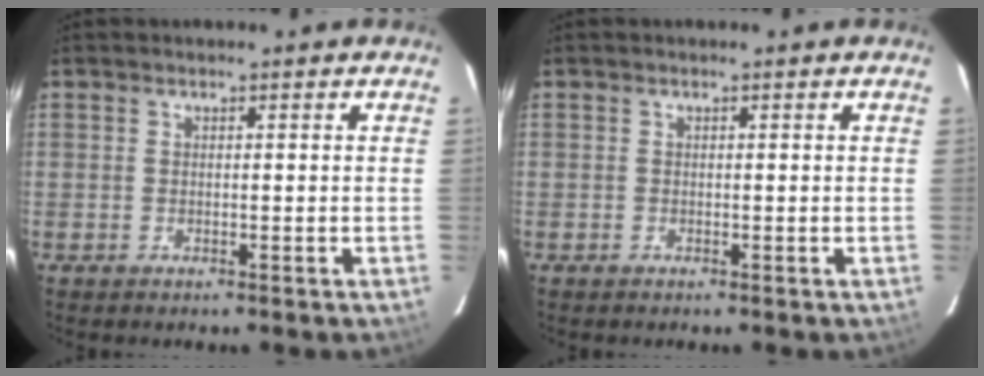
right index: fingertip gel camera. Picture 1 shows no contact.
{"total": 0.0}